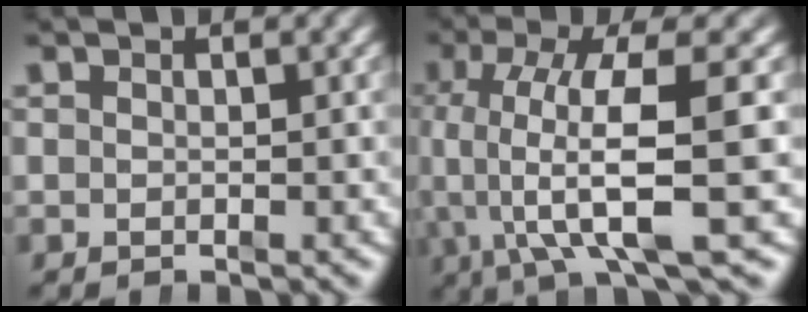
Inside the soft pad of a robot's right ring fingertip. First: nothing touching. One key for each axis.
{"total": 7.6, "fx": 1.1, "fy": 2.9, "fz": 6.9, "tx": -0.147, "ty": -0.018, "tz": 0.026}